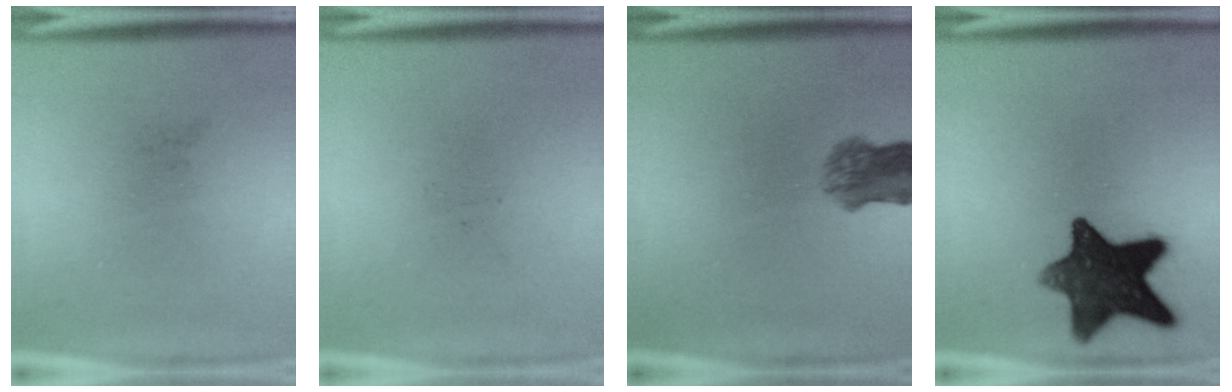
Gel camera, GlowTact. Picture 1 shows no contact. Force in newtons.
{"total": 0.0}
{"total": 5.1}
{"total": 13.5}